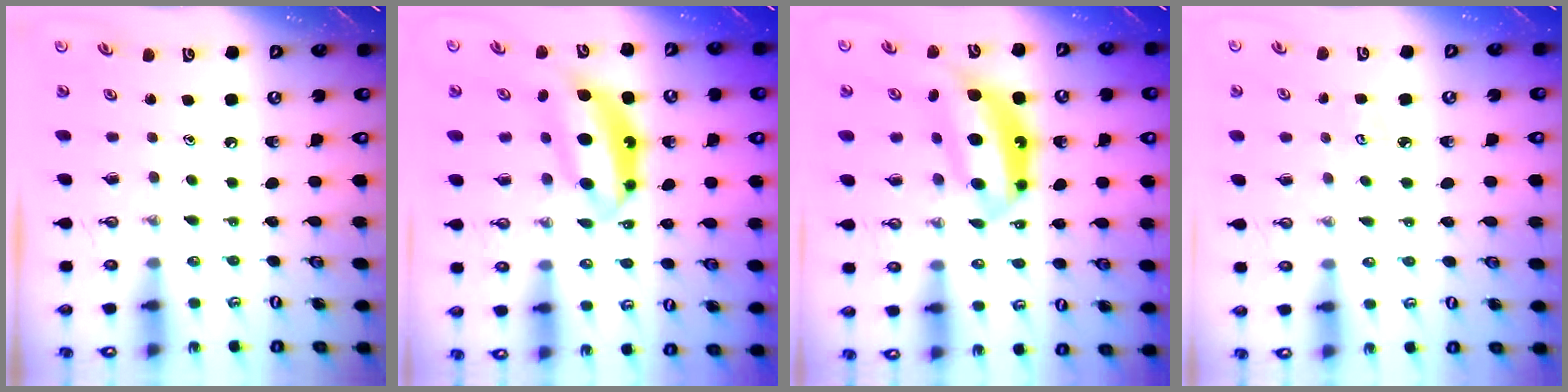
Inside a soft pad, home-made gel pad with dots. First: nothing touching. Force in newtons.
{"total": 10.9, "press": 10.9, "slide": 0.8}
{"total": 12.3, "press": 12.2, "slide": 1.0}
{"total": 3.7, "press": 3.7, "slide": 0.4}